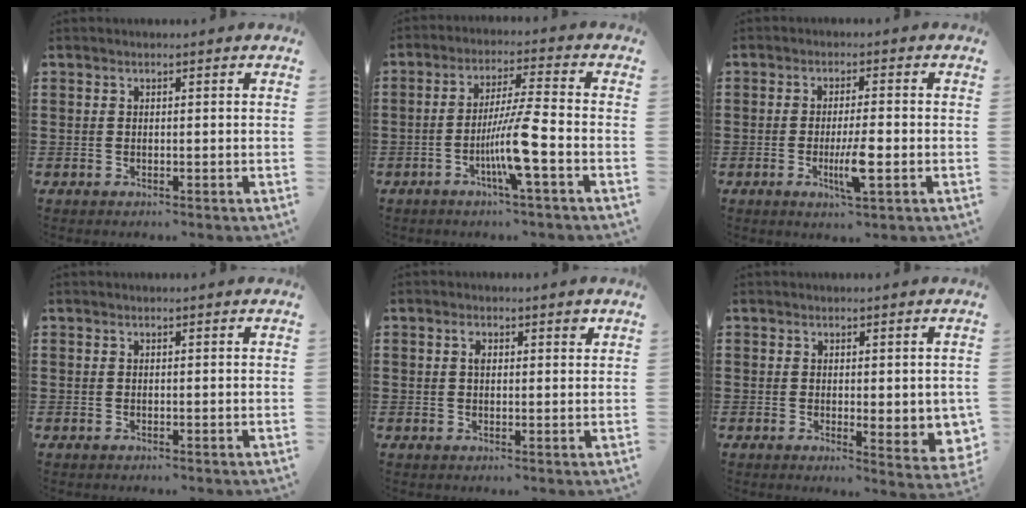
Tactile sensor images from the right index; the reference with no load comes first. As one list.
[{"total": 8.7, "force": [-3.2, -0.2, 8.1], "torque": [-0.155, -0.012, -0.064]}, {"total": 5.6, "force": [-1.6, 0.7, 5.3], "torque": [-0.103, -0.012, -0.030]}, {"total": 0.0}, {"total": 2.1, "force": [0.9, 1.0, 1.7], "torque": [-0.020, 0.001, 0.011]}, {"total": 3.1, "force": [0.7, 1.3, 2.7], "torque": [-0.036, -0.003, 0.012]}]